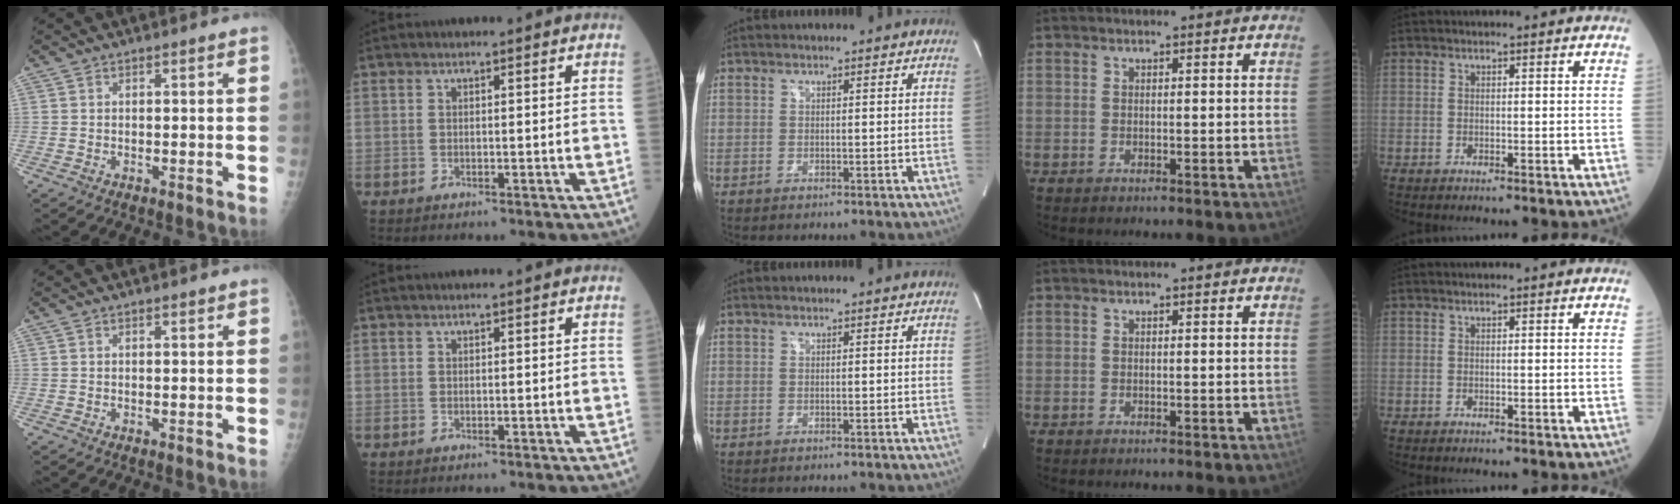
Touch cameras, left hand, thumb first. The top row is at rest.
{"thumb": {"total": 0.6, "force": [0.4, 0.2, 0.3], "torque": [-0.006, -0.002, 0.006]}, "index": {"total": 1.1, "force": [1.0, 0.1, 0.5], "torque": [-0.001, 0.017, 0.016]}}